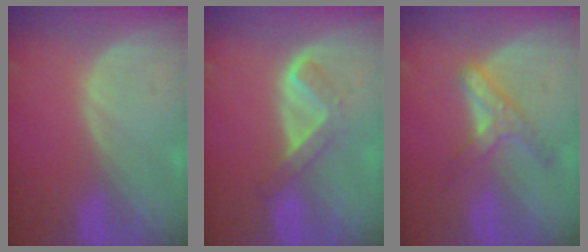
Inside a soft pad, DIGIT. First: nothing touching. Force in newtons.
{"total": 5.2, "press": 4.4, "slide": 2.9}
{"total": 5.2, "press": 5.2, "slide": 0.9}